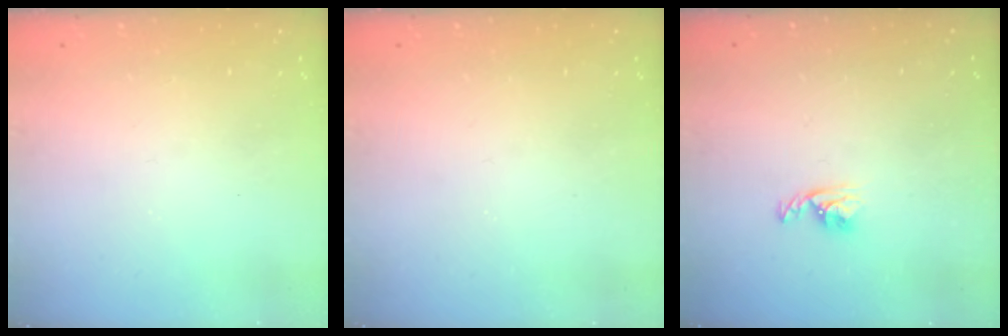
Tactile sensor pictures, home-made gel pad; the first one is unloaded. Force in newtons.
{"total": 0.0}
{"total": 4.3, "press": 4.2, "slide": 0.8}